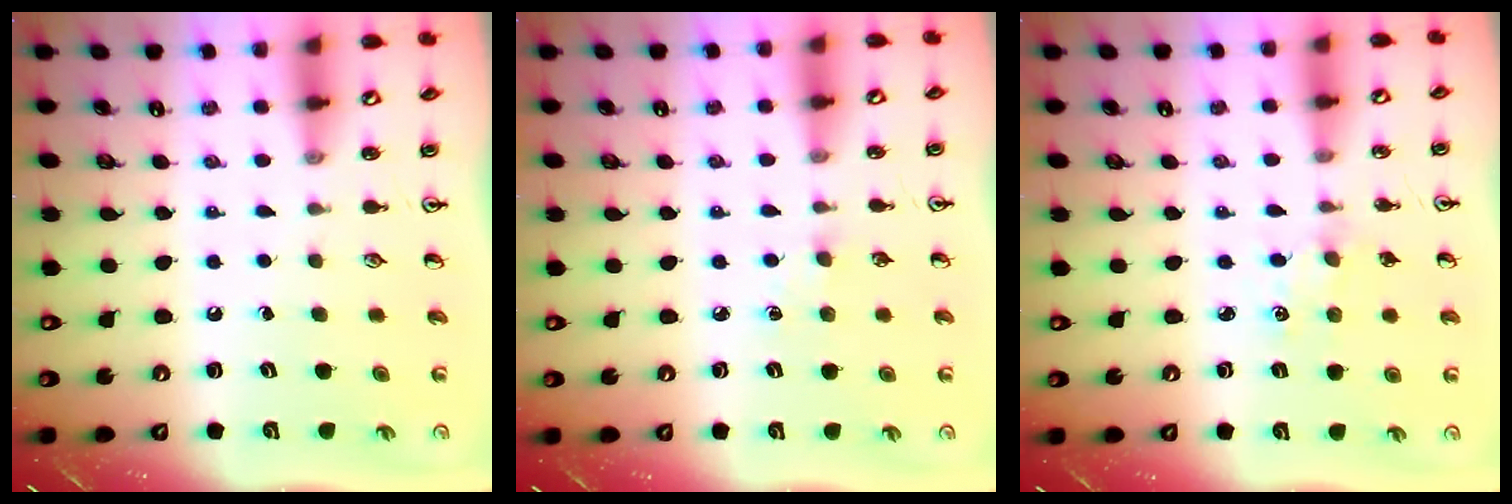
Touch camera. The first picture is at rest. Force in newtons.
{"total": 2.7, "press": 2.7, "slide": 0.4}
{"total": 1.4, "press": 1.4, "slide": 0.2}